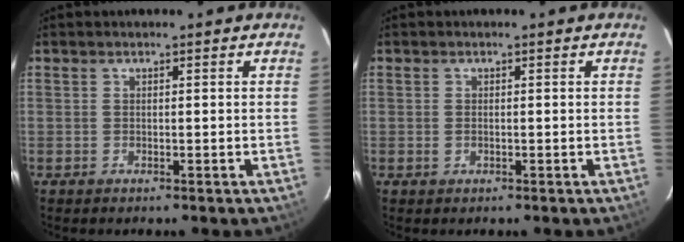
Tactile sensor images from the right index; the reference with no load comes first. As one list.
[{"total": 0.9, "force": [-0.1, 0.6, 0.6], "torque": [-0.013, 0.001, -0.002]}]